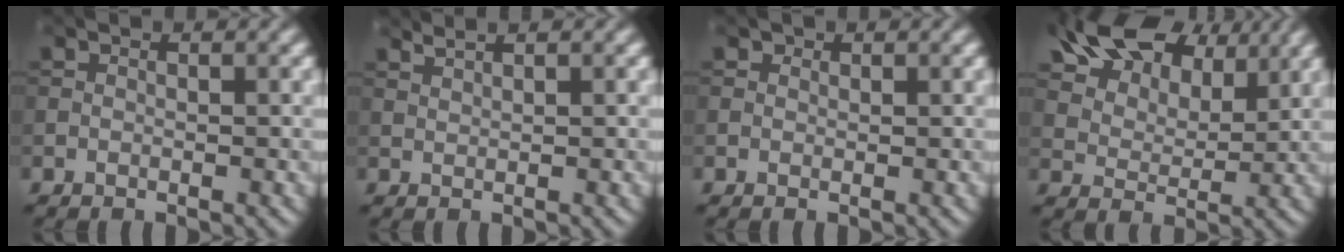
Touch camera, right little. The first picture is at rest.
{"total": 1.4, "force": [1.2, 0.3, 0.7], "torque": [-0.008, 0.001, 0.019]}
{"total": 0.5, "force": [0.4, 0.4, 0.1], "torque": [0.001, 0.000, 0.005]}
{"total": 10.3, "force": [6.5, 5.5, 5.8], "torque": [-0.123, 0.016, 0.118]}